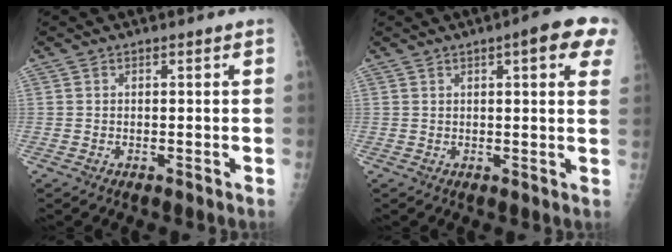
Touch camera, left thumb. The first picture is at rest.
{"total": 8.7, "force": [4.0, 1.9, 7.6], "torque": [-0.073, -0.002, 0.039]}